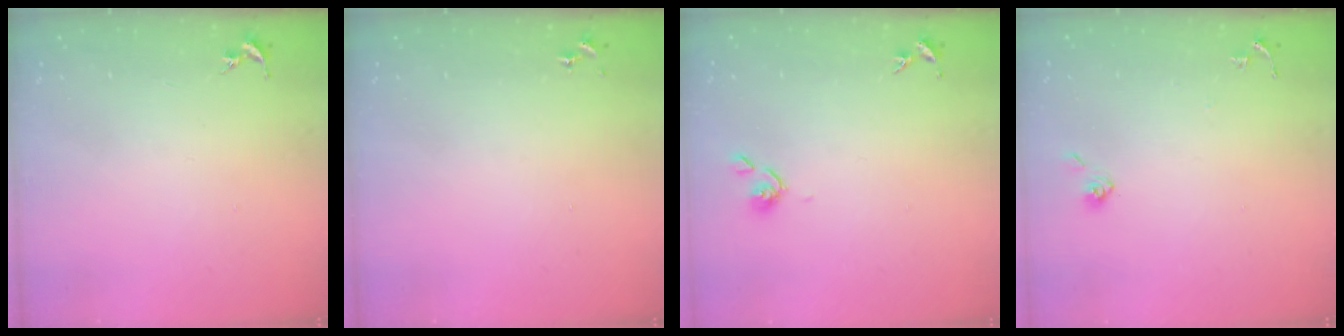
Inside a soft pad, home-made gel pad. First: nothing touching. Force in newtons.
{"total": 0.0}
{"total": 3.8, "press": 3.7, "slide": 0.8}
{"total": 5.8, "press": 5.8, "slide": 0.5}